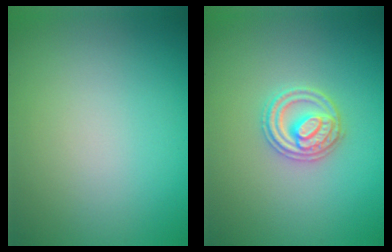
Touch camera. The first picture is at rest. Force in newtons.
{"total": 2.8, "press": 2.8, "slide": 0.4}